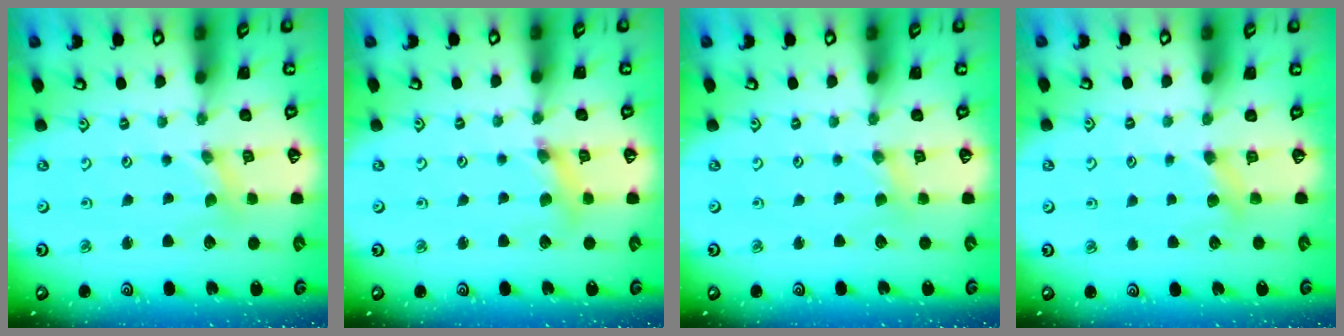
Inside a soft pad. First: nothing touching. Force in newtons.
{"total": 4.5, "press": 4.5, "slide": 0.6}
{"total": 1.6, "press": 1.5, "slide": 0.3}
{"total": 3.1, "press": 3.1, "slide": 0.4}